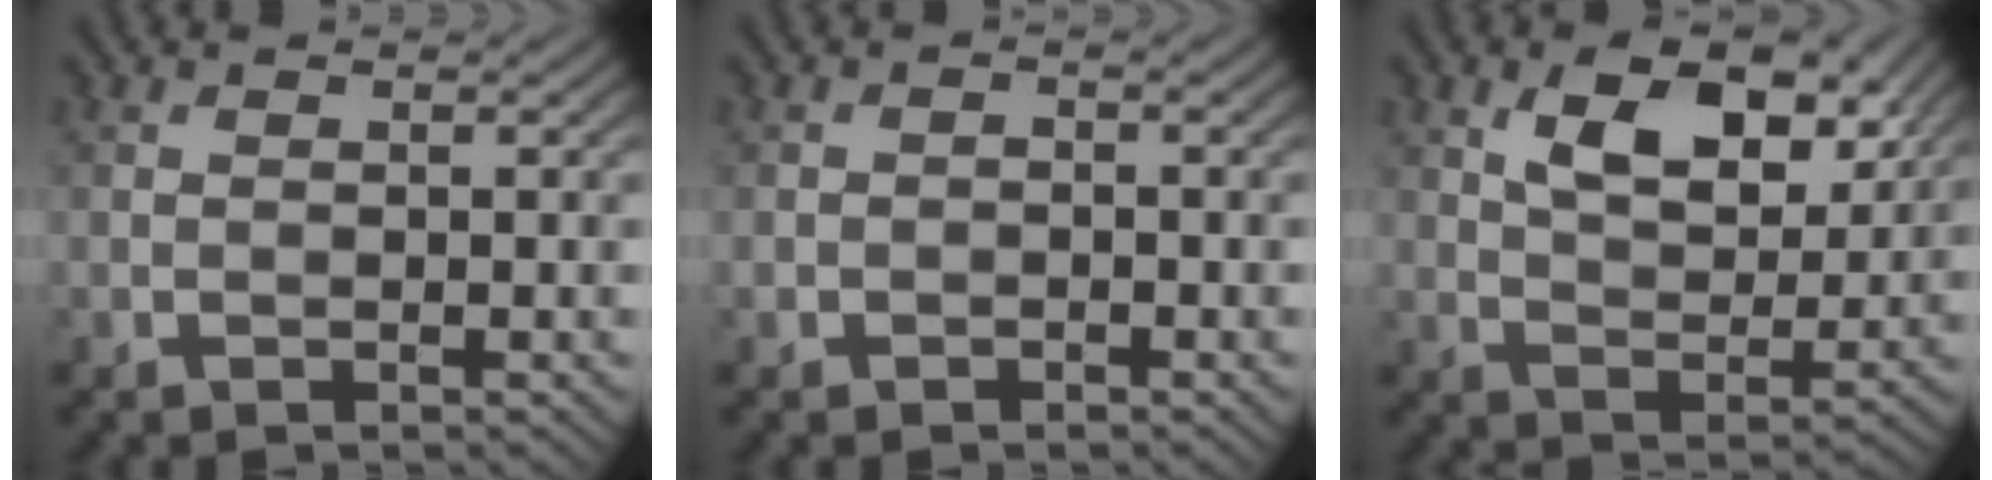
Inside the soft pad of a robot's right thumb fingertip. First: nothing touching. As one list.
[{"total": 1.1, "force": [-0.7, 0.8, 0.3], "torque": [-0.004, 0.000, -0.015]}, {"total": 9.5, "force": [4.6, 4.9, 6.8], "torque": [-0.122, -0.004, 0.083]}]